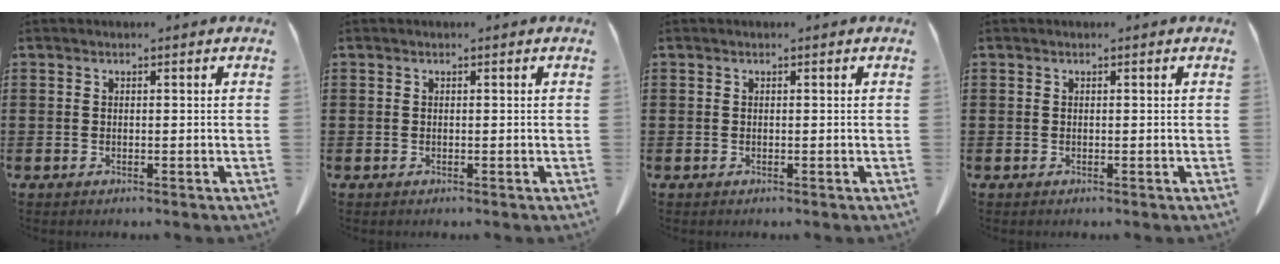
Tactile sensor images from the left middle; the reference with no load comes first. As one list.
[{"total": 0.0}, {"total": 0.0}, {"total": 0.0}]